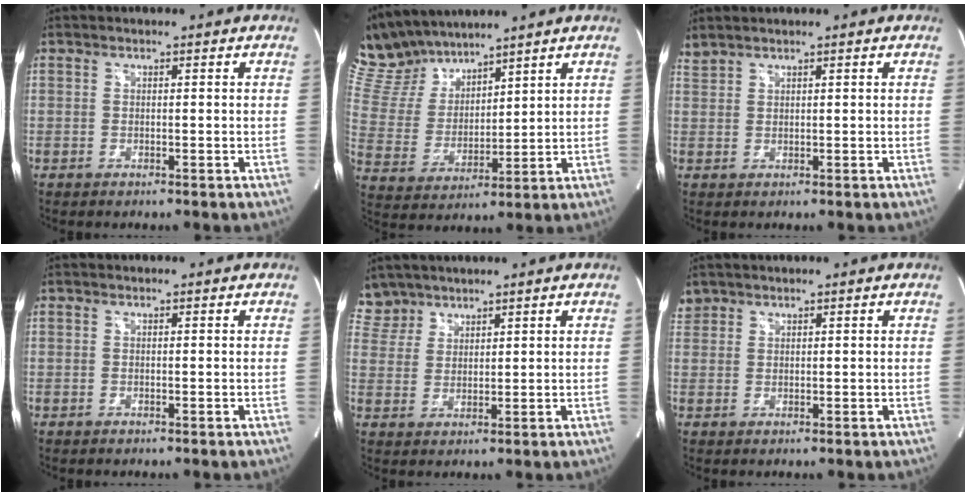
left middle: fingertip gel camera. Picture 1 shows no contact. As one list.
[{"total": 11.4, "force": [10.6, 3.3, 2.8], "torque": [-0.078, 0.019, 0.223]}, {"total": 1.7, "force": [1.7, -0.1, 0.3], "torque": [-0.015, 0.017, 0.042]}, {"total": 0.0}, {"total": 5.0, "force": [4.4, 2.4, -0.5], "torque": [0.015, 0.008, 0.091]}, {"total": 2.2, "force": [1.8, 1.2, -0.1], "torque": [0.002, 0.014, 0.037]}]